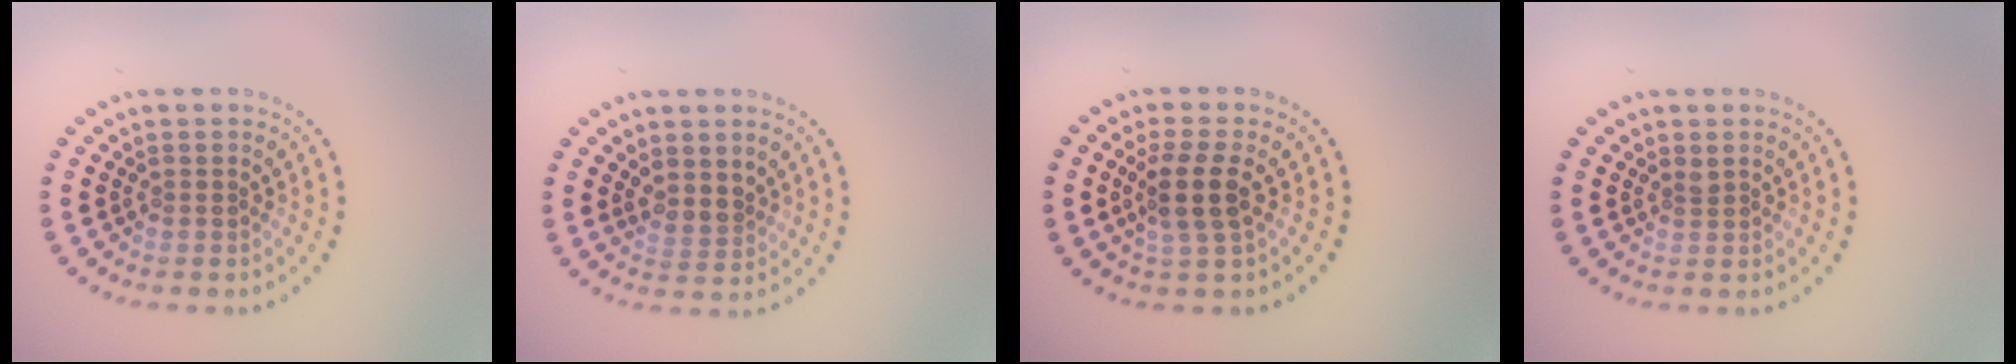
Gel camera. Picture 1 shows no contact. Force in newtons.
{"total": 2.0, "press": 1.7, "slide": 1.0}
{"total": 3.1, "press": 2.6, "slide": 1.6}
{"total": 0.7, "press": 0.5, "slide": 0.4}